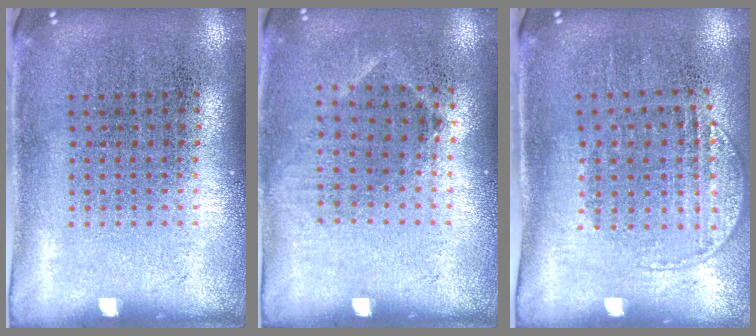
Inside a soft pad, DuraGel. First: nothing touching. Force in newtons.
{"total": 0.9, "press": 0.6, "slide": 0.6}
{"total": 1.3, "press": 1.1, "slide": 0.7}